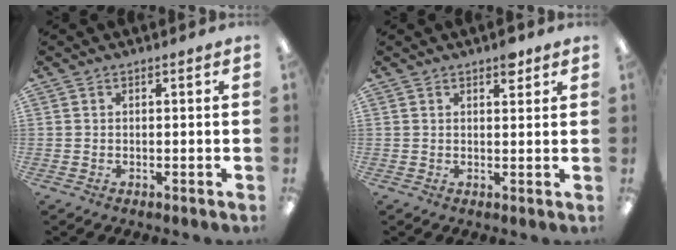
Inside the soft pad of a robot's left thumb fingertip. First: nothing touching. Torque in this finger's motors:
{"motor_torque": [0.56, 0.14, 0.33, -0.61, 0.00]}